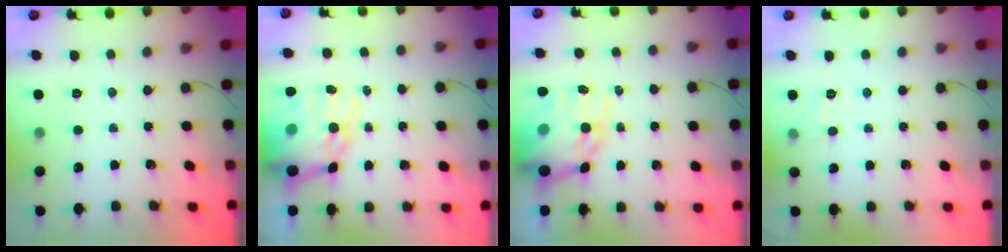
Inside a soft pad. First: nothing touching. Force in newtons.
{"total": 18.0, "press": 17.6, "slide": 3.9}
{"total": 18.0, "press": 17.6, "slide": 3.9}
{"total": 2.7, "press": 2.2, "slide": 1.6}